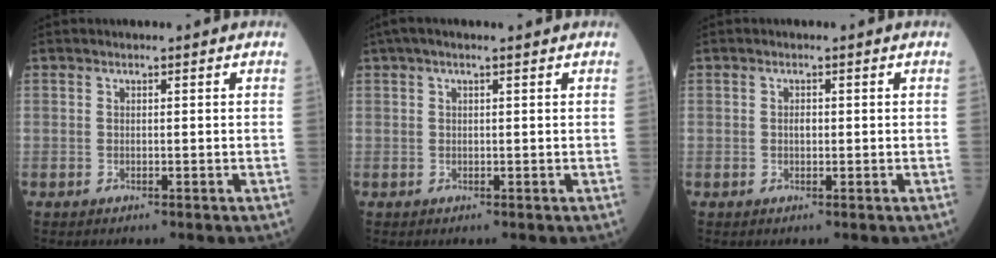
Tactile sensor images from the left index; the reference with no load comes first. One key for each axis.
{"total": 3.7, "fx": 2.6, "fy": 0.3, "fz": 2.6, "tx": -0.049, "ty": 0.031, "tz": 0.042}
{"total": 1.0, "fx": 0.0, "fy": 0.6, "fz": 0.8, "tx": -0.017, "ty": -0.001, "tz": -0.001}